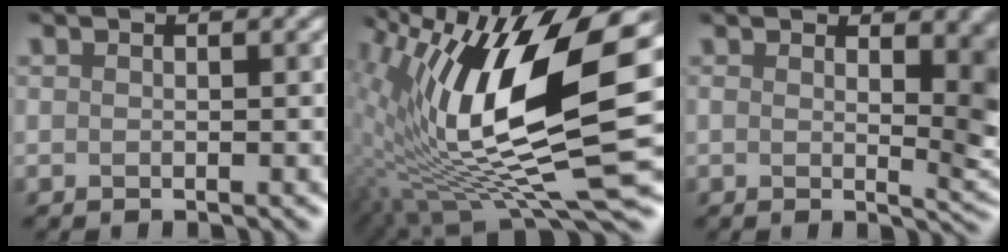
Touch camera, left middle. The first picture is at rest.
{"total": 13.1, "force": [1.5, 4.0, 12.4], "torque": [-0.261, -0.012, 0.045]}
{"total": 8.1, "force": [1.9, 2.8, 7.3], "torque": [-0.050, 0.023, 0.022]}